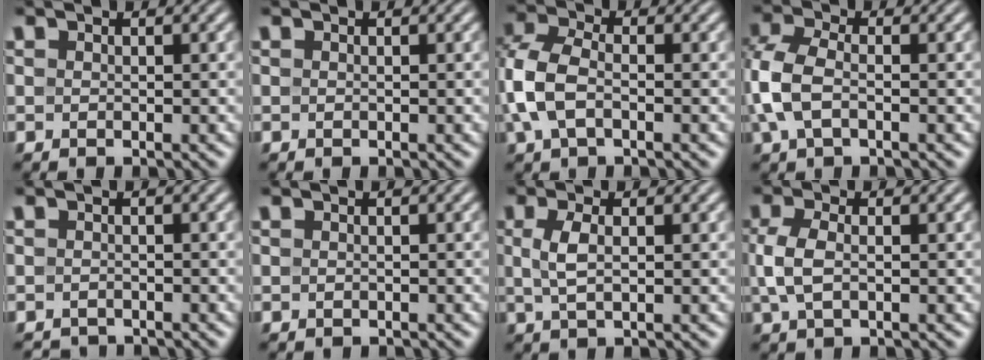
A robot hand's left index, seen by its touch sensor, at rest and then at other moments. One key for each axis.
{"total": 0.0}
{"total": 5.2, "fx": -0.8, "fy": 3.2, "fz": 4.0, "tx": -0.109, "ty": 0.006, "tz": -0.026}
{"total": 4.6, "fx": -0.6, "fy": 2.7, "fz": 3.7, "tx": -0.098, "ty": 0.007, "tz": -0.020}
{"total": 1.5, "fx": -1.5, "fy": 0.2, "fz": 0.0, "tx": 0.007, "ty": -0.003, "tz": -0.024}
{"total": 0.0}
{"total": 2.4, "fx": 0.4, "fy": 0.8, "fz": 2.2, "tx": -0.051, "ty": 0.003, "tz": 0.008}
{"total": 3.1, "fx": 0.0, "fy": 1.6, "fz": 2.7, "tx": -0.068, "ty": 0.001, "tz": -0.001}